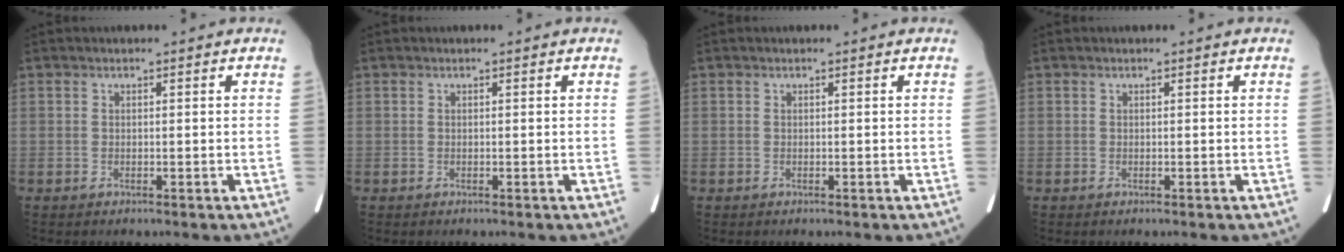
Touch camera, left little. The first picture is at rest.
{"total": 0.0}
{"total": 0.0}
{"total": 0.0}